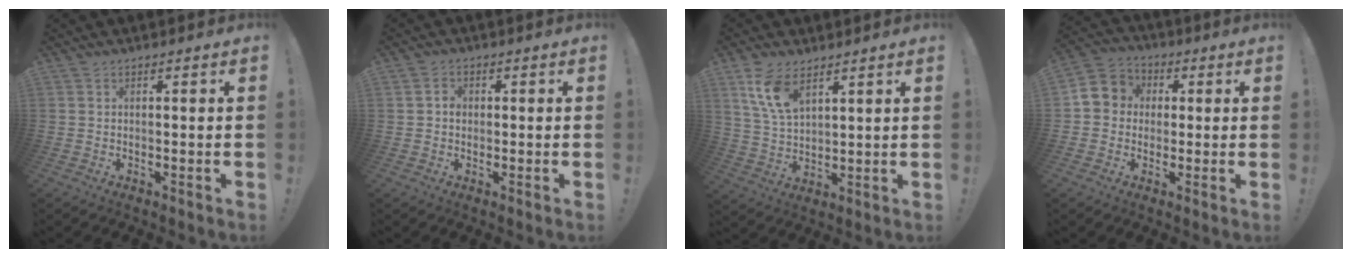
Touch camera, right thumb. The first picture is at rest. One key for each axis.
{"total": 2.6, "fx": -0.3, "fy": 2.2, "fz": 1.3, "tx": -0.016, "ty": 0.005, "tz": -0.007}
{"total": 10.3, "fx": 6.2, "fy": 5.1, "fz": 6.4, "tx": -0.129, "ty": -0.021, "tz": 0.118}
{"total": 7.3, "fx": -0.3, "fy": 7.0, "fz": 2.0, "tx": -0.035, "ty": 0.014, "tz": 0.000}